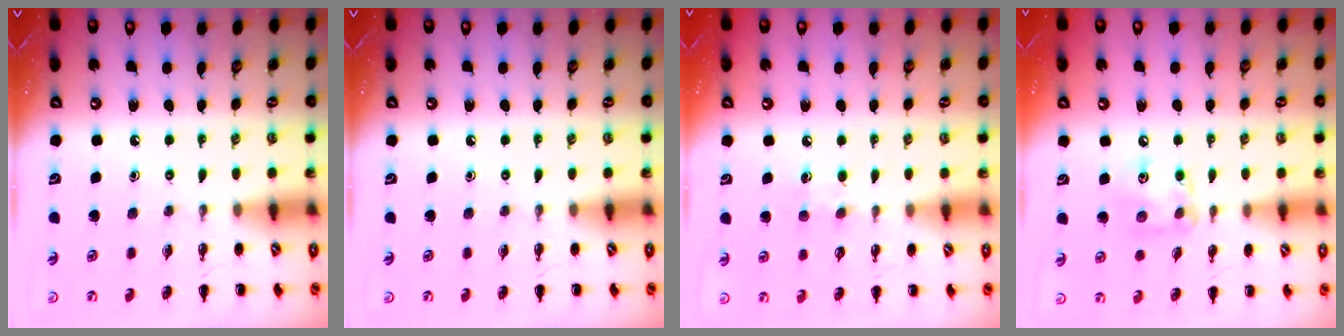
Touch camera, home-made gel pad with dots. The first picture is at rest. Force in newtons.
{"total": 0.0}
{"total": 4.7, "press": 4.5, "slide": 1.4}
{"total": 8.1, "press": 8.1, "slide": 0.4}